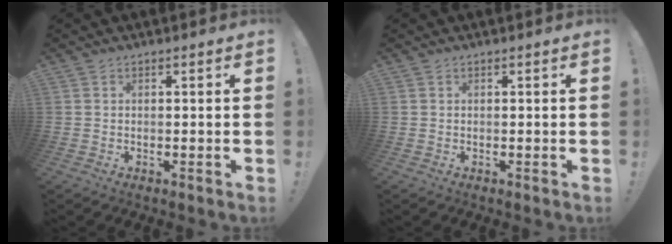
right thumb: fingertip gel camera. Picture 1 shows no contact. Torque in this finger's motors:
{"motor_torque": [0.00, 0.01, -0.11, 0.11, 0.06]}